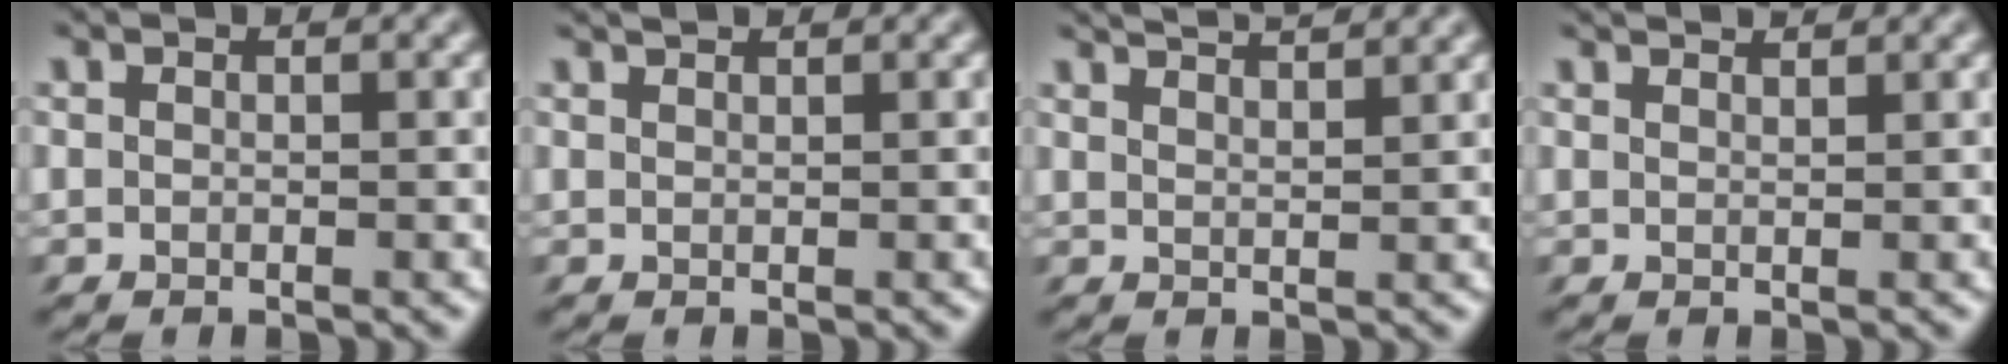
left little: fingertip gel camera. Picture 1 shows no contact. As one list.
[{"total": 1.1, "force": [1.1, -0.3, 0.1], "torque": [-0.006, 0.008, 0.024]}, {"total": 4.9, "force": [4.5, 0.3, 2.0], "torque": [-0.045, 0.025, 0.054]}, {"total": 2.1, "force": [2.0, -0.2, 0.5], "torque": [-0.013, 0.015, 0.026]}]